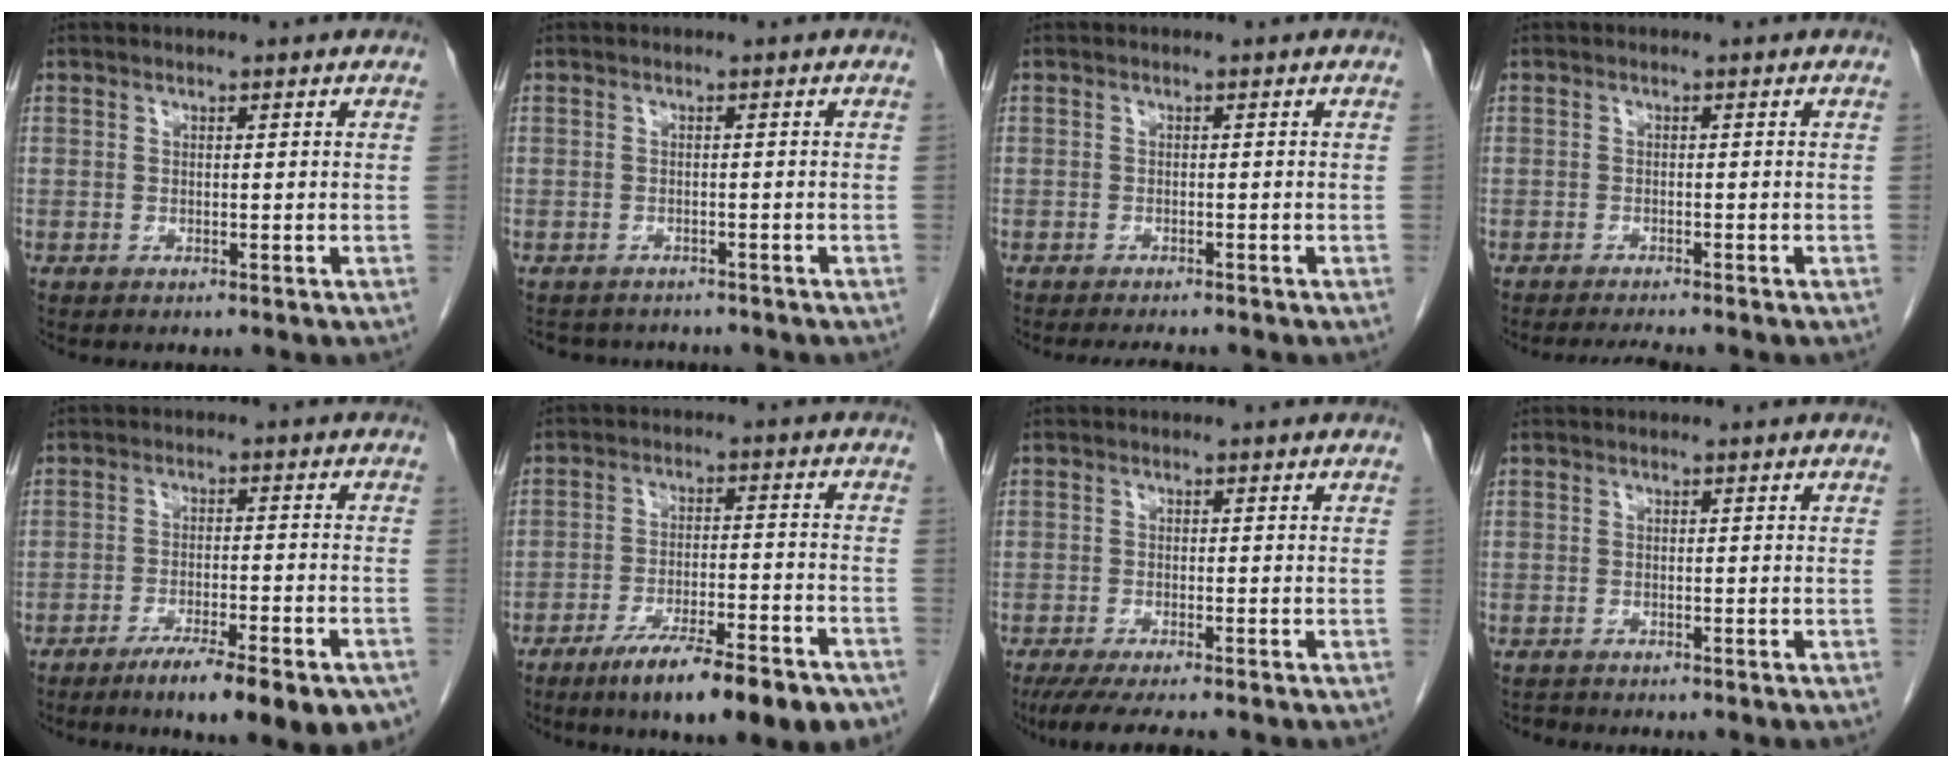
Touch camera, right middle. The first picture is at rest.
{"total": 5.0, "force": [-4.6, 1.9, 0.7], "torque": [-0.011, 0.000, -0.058]}
{"total": 3.4, "force": [-3.1, 0.3, 1.3], "torque": [-0.018, -0.009, -0.043]}
{"total": 2.8, "force": [-2.5, -0.5, 1.0], "torque": [-0.020, -0.012, -0.040]}
{"total": 13.3, "force": [-9.2, 2.2, 9.4], "torque": [-0.087, -0.008, -0.132]}
{"total": 14.9, "force": [-10.6, 2.4, 10.3], "torque": [-0.122, -0.010, -0.160]}
{"total": 7.1, "force": [-5.9, 0.4, 3.9], "torque": [-0.058, -0.020, -0.093]}
{"total": 0.7, "force": [-0.7, 0.0, -0.1], "torque": [-0.007, -0.006, -0.013]}